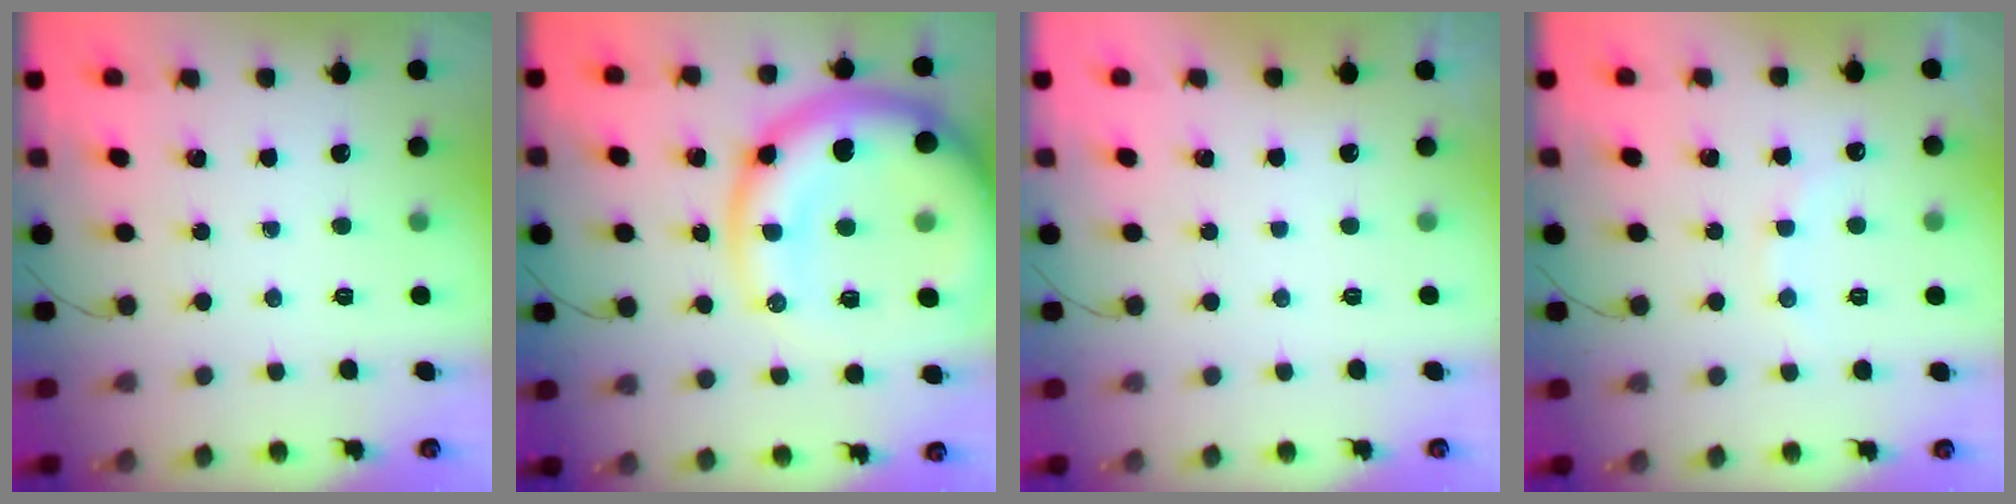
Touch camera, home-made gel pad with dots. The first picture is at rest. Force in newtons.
{"total": 23.4, "press": 22.8, "slide": 5.2}
{"total": 2.9, "press": 2.9, "slide": 0.1}
{"total": 6.6, "press": 6.5, "slide": 1.1}